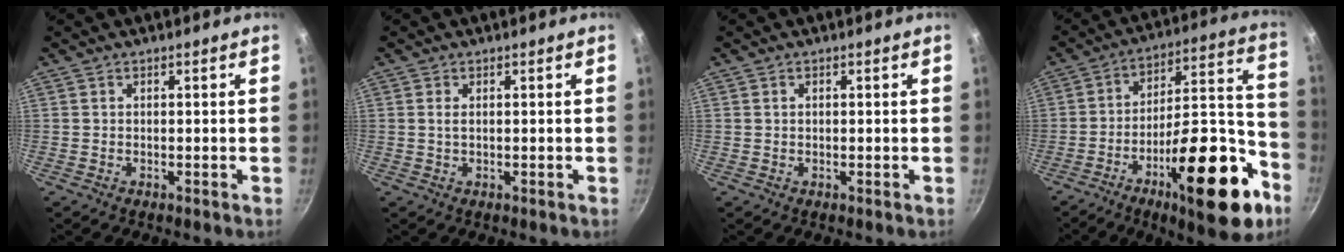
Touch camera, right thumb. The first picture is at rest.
{"total": 1.3, "force": [0.3, 0.7, 1.1], "torque": [-0.021, 0.000, 0.005]}
{"total": 0.8, "force": [0.2, 0.6, 0.5], "torque": [-0.007, 0.004, 0.005]}
{"total": 25.7, "force": [-12.1, 9.0, 20.8], "torque": [-0.248, 0.076, -0.187]}